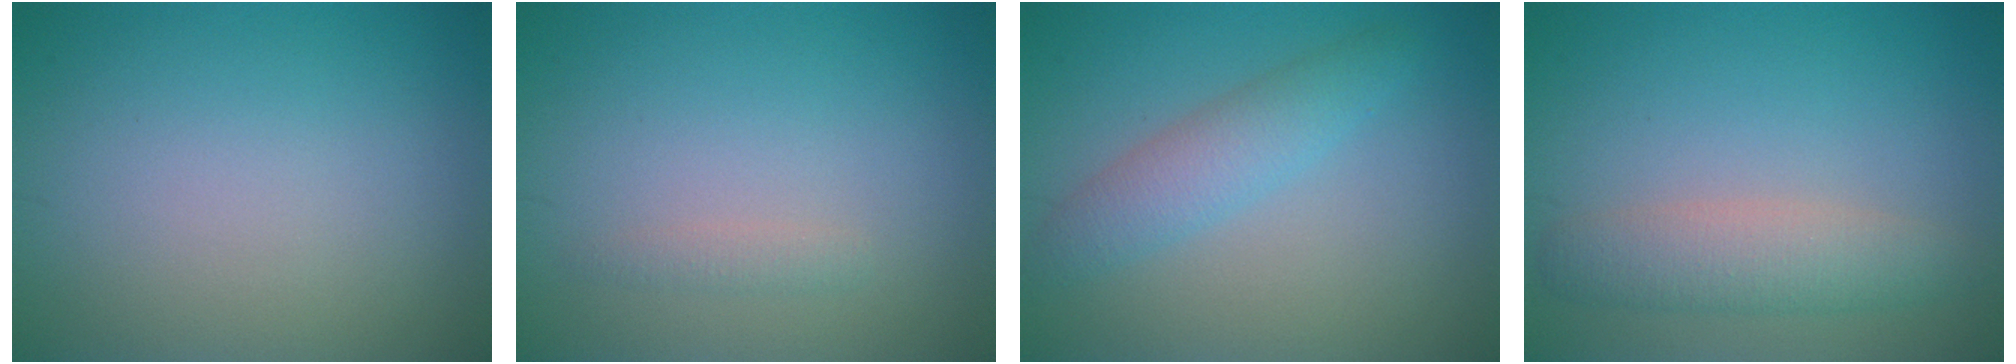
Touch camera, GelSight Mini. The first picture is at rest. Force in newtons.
{"total": 0.9, "press": 0.9, "slide": 0.0}
{"total": 3.1, "press": 3.0, "slide": 0.1}
{"total": 3.6, "press": 3.6, "slide": 0.3}